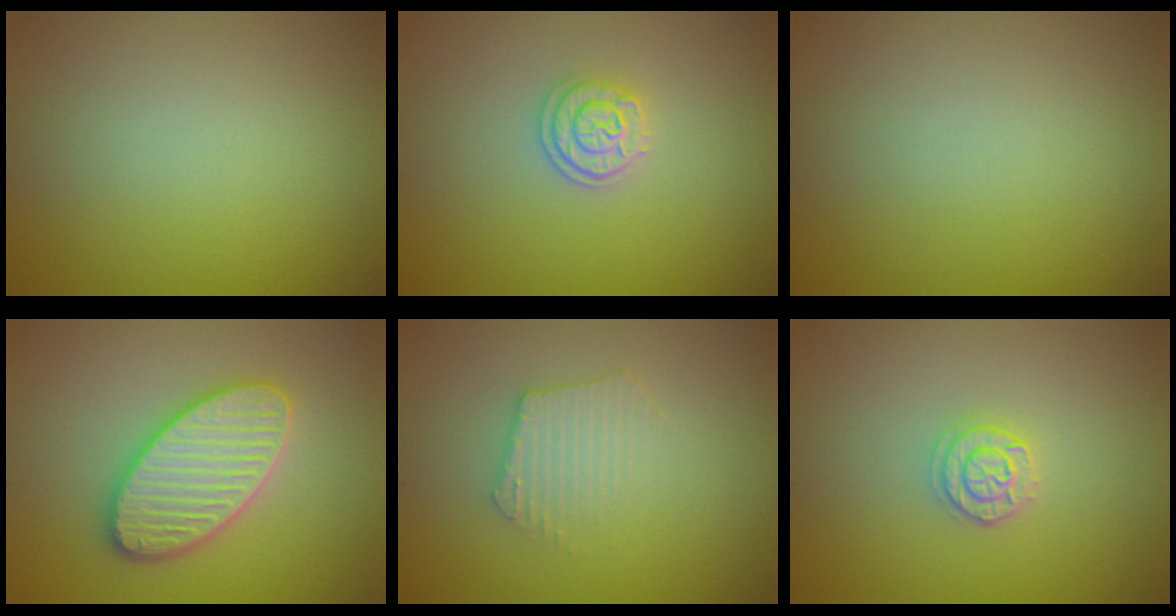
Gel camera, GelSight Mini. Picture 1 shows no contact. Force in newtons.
{"total": 2.2, "press": 2.1, "slide": 0.9}
{"total": 0.0}
{"total": 5.8, "press": 5.8, "slide": 0.6}
{"total": 2.4, "press": 2.4, "slide": 0.3}
{"total": 1.7, "press": 1.7, "slide": 0.2}